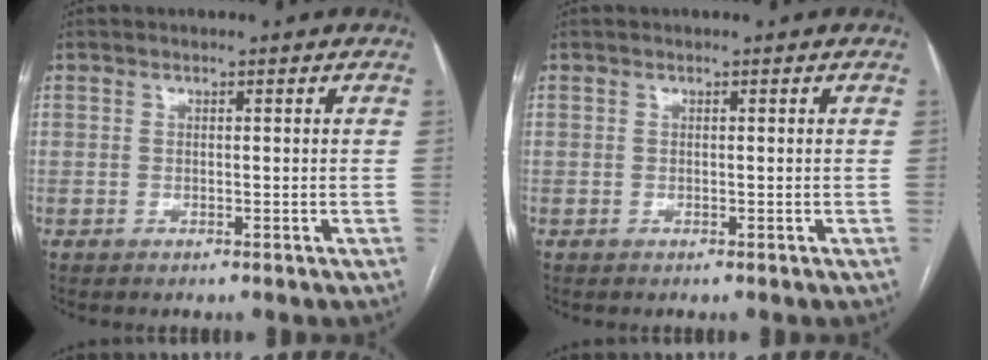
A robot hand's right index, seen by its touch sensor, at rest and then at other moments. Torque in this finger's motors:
{"motor_torque": [0.00, 0.00, 0.00, 0.00]}